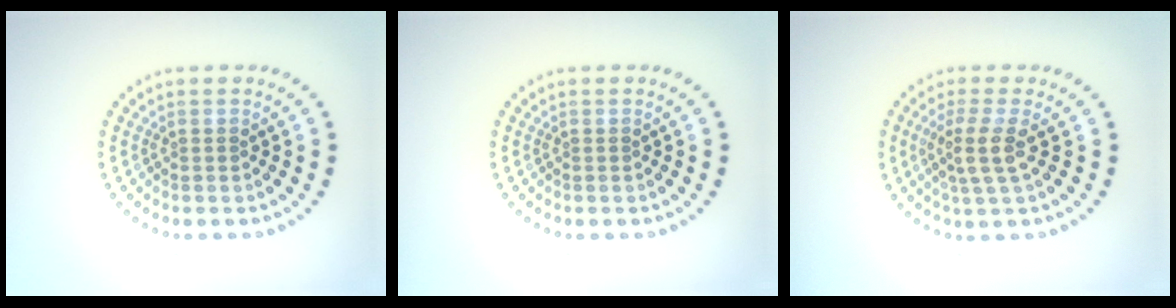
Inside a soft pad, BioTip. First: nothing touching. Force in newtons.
{"total": 0.0}
{"total": 2.9, "press": 2.4, "slide": 1.7}